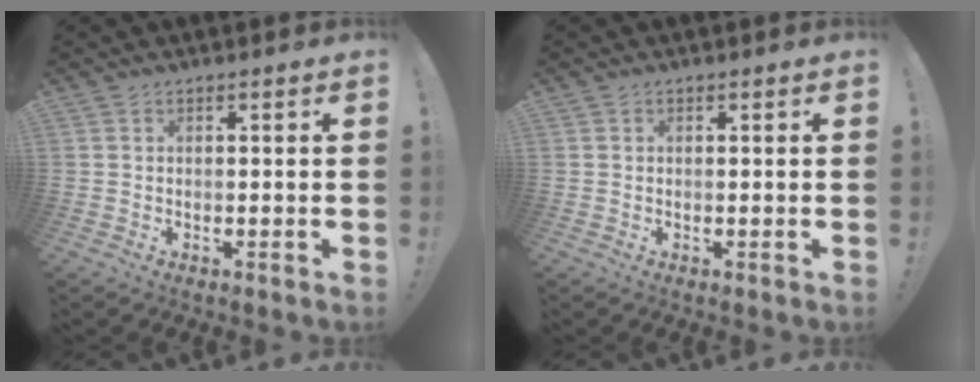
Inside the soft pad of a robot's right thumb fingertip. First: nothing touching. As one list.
[{"total": 0.0}]